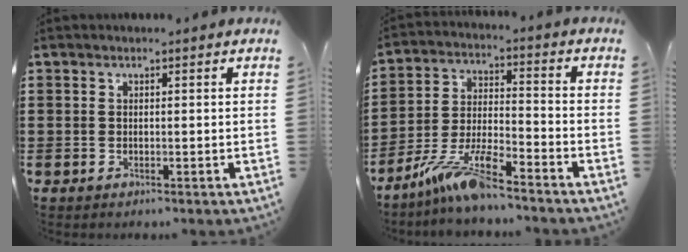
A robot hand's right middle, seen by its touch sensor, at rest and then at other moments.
{"total": 9.4, "force": [-7.5, 1.1, 5.6], "torque": [-0.122, -0.001, -0.149]}